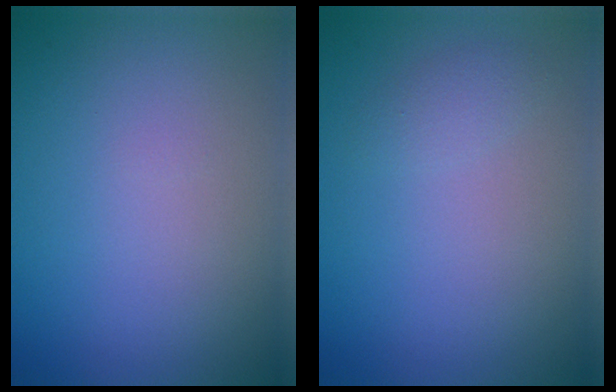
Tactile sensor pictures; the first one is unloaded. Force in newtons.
{"total": 1.1, "press": 1.1, "slide": 0.1}